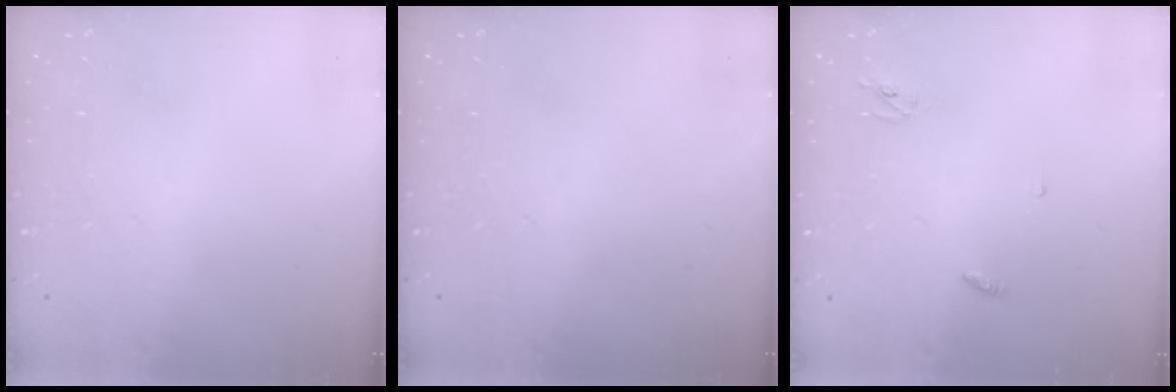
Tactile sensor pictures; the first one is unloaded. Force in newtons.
{"total": 0.0}
{"total": 2.8, "press": 2.8, "slide": 0.2}